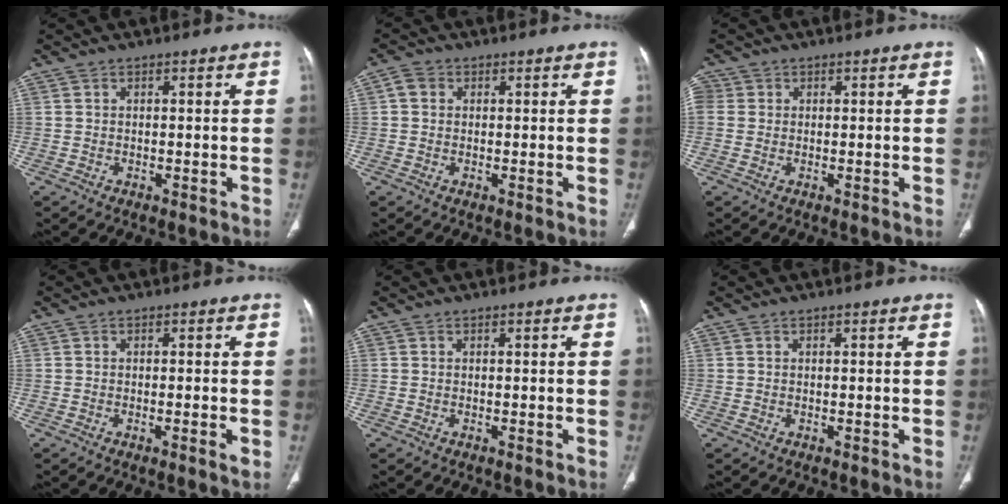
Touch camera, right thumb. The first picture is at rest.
{"total": 2.4, "force": [0.4, 2.1, 1.1], "torque": [-0.011, 0.007, 0.005]}
{"total": 3.7, "force": [0.7, 3.4, 1.4], "torque": [-0.030, 0.015, 0.015]}
{"total": 1.7, "force": [-0.5, 0.1, 1.6], "torque": [-0.029, -0.007, -0.010]}
{"total": 0.0}
{"total": 0.0}